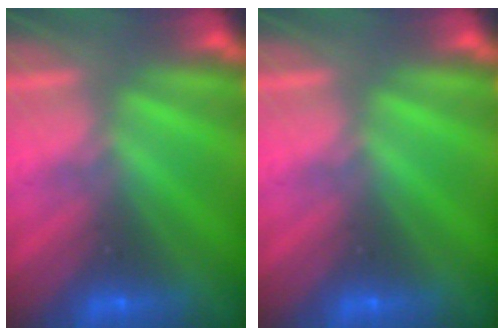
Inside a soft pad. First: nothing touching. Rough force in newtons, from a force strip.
{"total": 0.0}